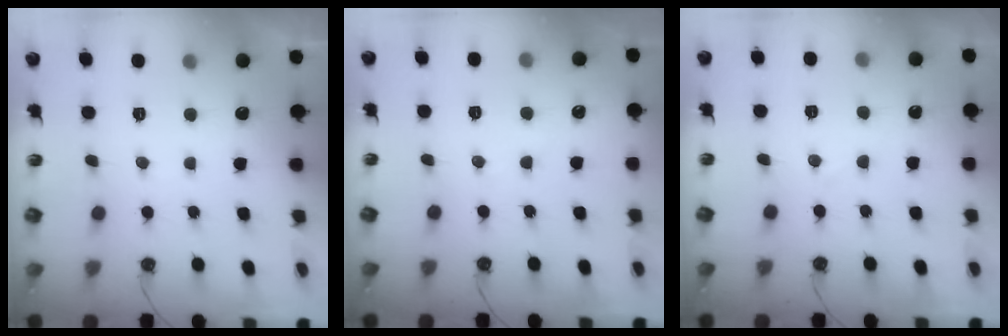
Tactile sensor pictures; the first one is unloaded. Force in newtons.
{"total": 3.5, "press": 3.4, "slide": 0.6}
{"total": 4.1, "press": 4.1, "slide": 0.6}